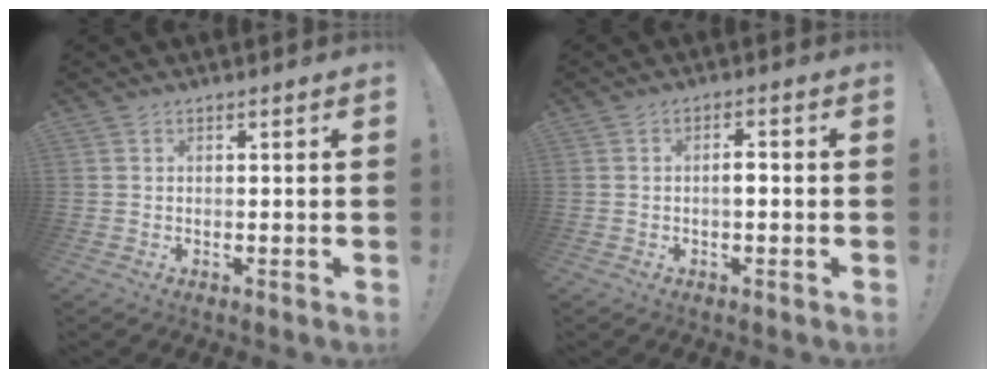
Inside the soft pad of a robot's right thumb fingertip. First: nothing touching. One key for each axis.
{"total": 2.8, "fx": -0.6, "fy": 1.0, "fz": 2.5, "tx": -0.041, "ty": 0.006, "tz": -0.014}